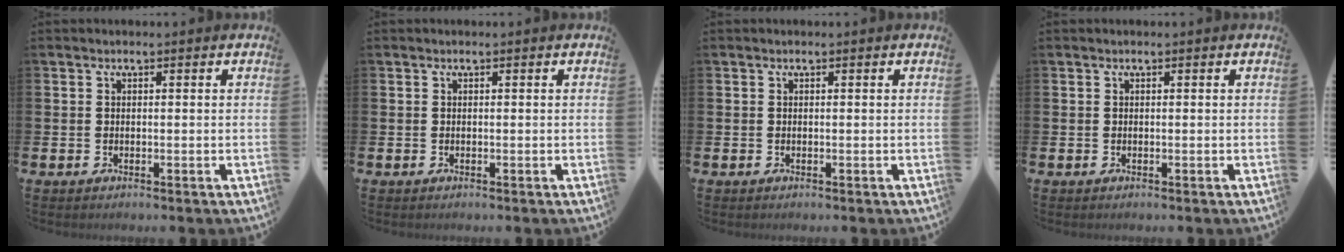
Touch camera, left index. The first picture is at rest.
{"total": 0.0}
{"total": 0.0}
{"total": 0.0}